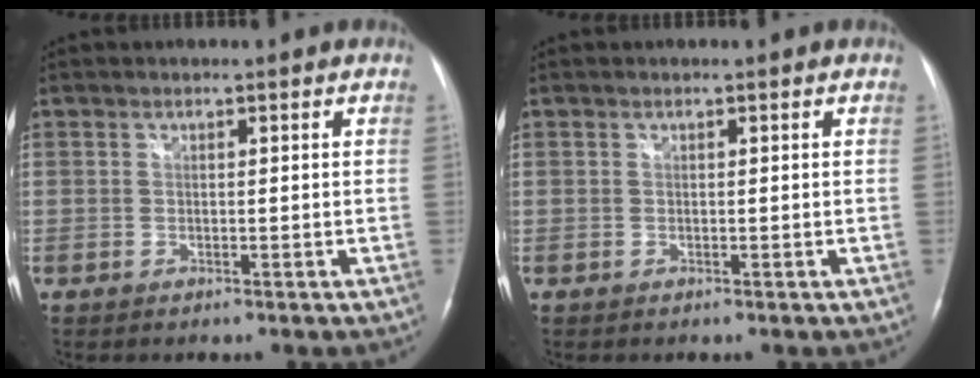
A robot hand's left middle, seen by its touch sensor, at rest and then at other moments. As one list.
[{"total": 0.0}]